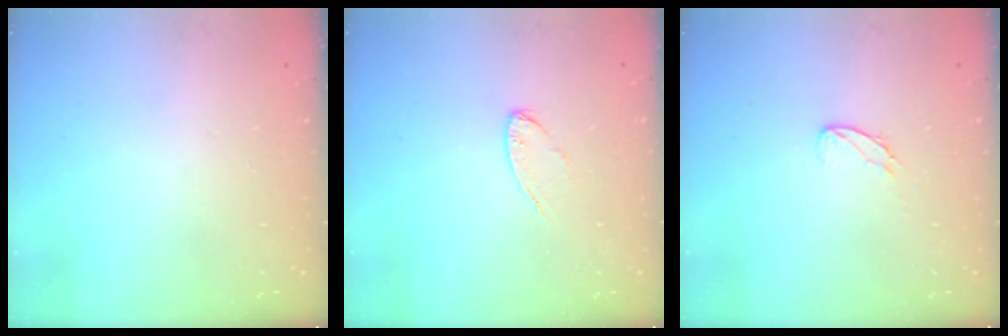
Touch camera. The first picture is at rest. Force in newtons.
{"total": 6.1, "press": 6.1, "slide": 0.4}
{"total": 5.6, "press": 5.6, "slide": 0.5}